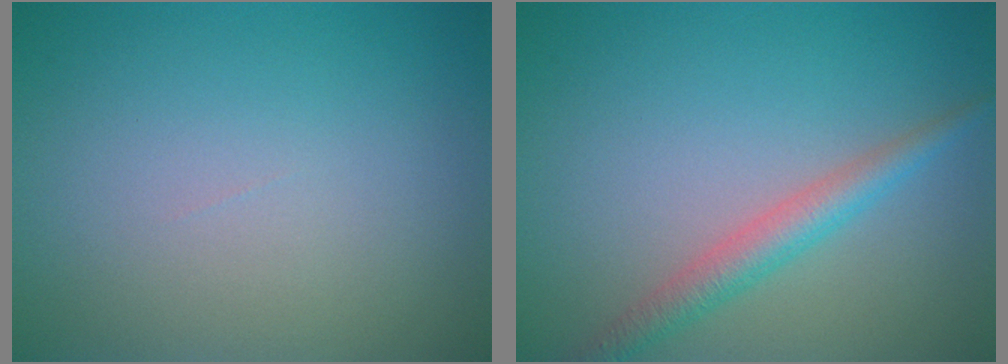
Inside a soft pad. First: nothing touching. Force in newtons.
{"total": 2.7, "press": 2.7, "slide": 0.0}